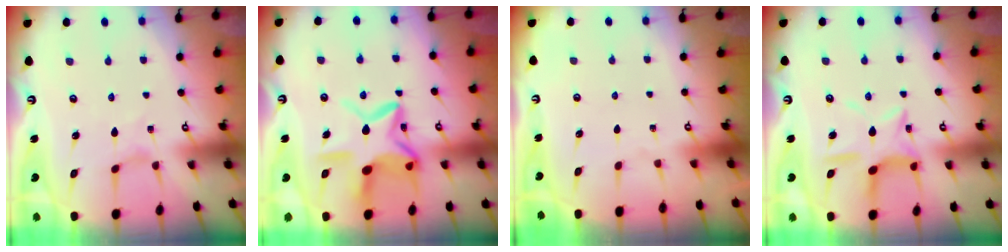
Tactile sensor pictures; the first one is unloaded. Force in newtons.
{"total": 15.3, "press": 15.3, "slide": 1.2}
{"total": 0.0}
{"total": 12.1, "press": 12.1, "slide": 0.9}